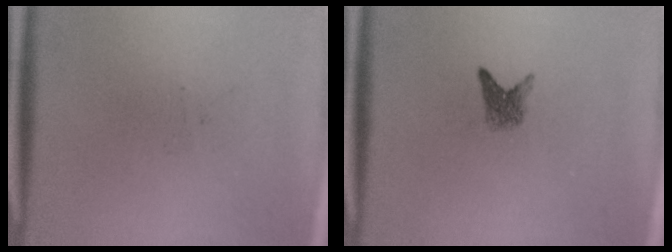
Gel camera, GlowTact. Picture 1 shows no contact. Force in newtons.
{"total": 1.8}